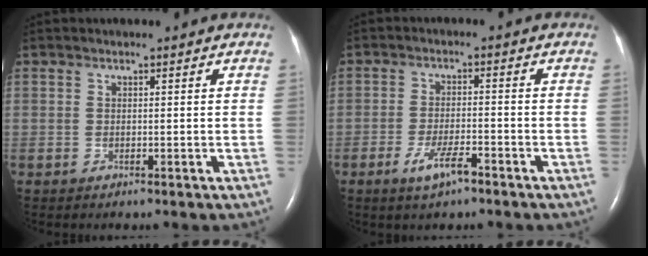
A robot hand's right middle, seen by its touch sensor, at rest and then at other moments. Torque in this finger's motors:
{"motor_torque": [0.40, -0.40, 0.10, 0.03]}